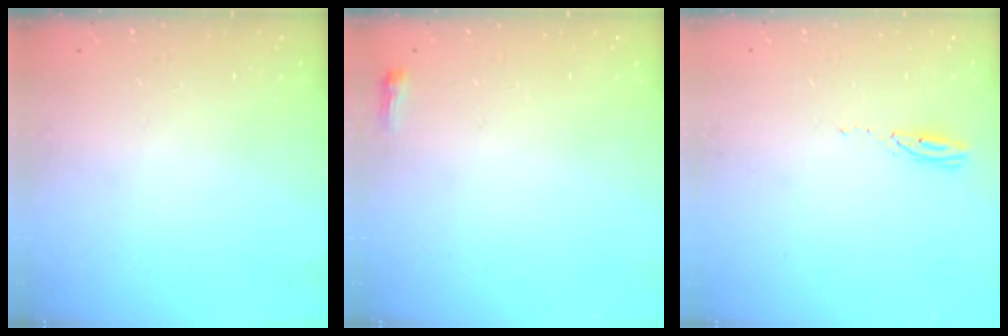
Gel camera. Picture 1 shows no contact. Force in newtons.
{"total": 2.6, "press": 2.5, "slide": 0.6}
{"total": 3.0, "press": 3.0, "slide": 0.2}